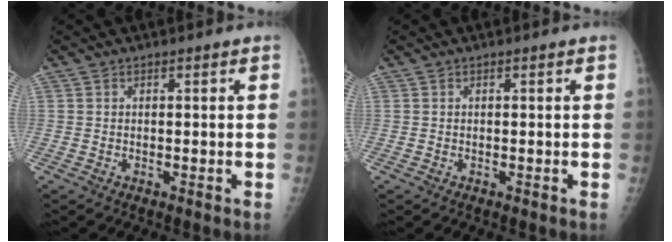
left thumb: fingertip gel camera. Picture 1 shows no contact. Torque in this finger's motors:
{"motor_torque": [0.01, 0.04, -0.13, -0.09, 0.00]}